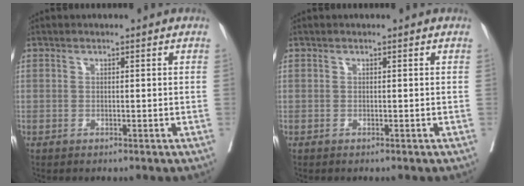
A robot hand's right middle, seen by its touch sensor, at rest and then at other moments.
{"total": 0.0}